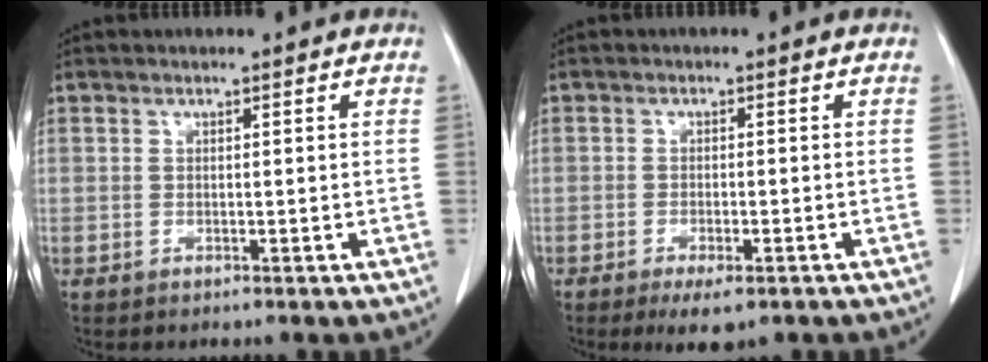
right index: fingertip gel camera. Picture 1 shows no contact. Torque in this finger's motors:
{"motor_torque": [0.49, -0.42, 0.15, 0.03]}